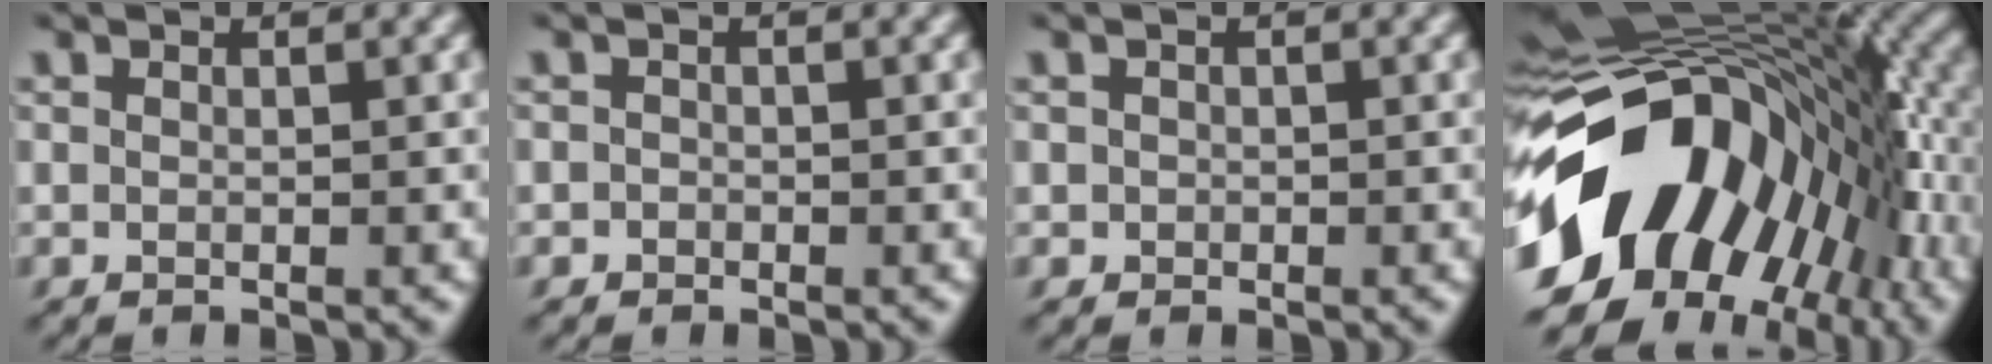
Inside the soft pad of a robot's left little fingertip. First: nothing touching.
{"total": 0.8, "force": [-0.3, 0.8, 0.0], "torque": [0.013, 0.000, -0.009]}
{"total": 0.7, "force": [-0.1, 0.6, -0.1], "torque": [0.008, -0.002, -0.001]}
{"total": 17.6, "force": [-4.2, 11.6, 12.5], "torque": [-0.217, -0.001, -0.083]}